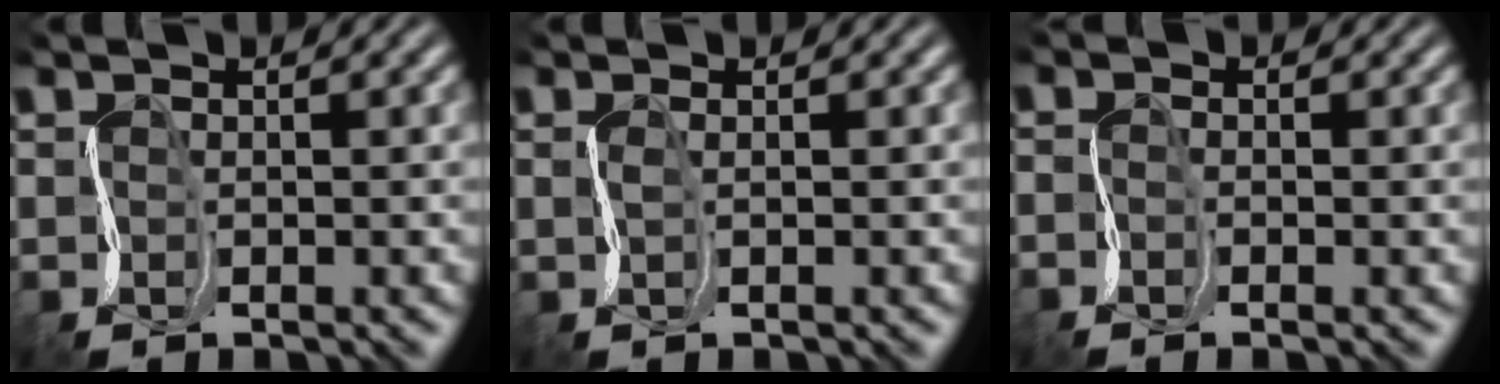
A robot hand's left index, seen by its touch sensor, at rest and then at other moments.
{"total": 0.7, "force": [0.6, 0.0, 0.4], "torque": [-0.008, -0.001, 0.007]}
{"total": 0.9, "force": [-0.8, 0.2, 0.4], "torque": [-0.008, -0.004, -0.010]}